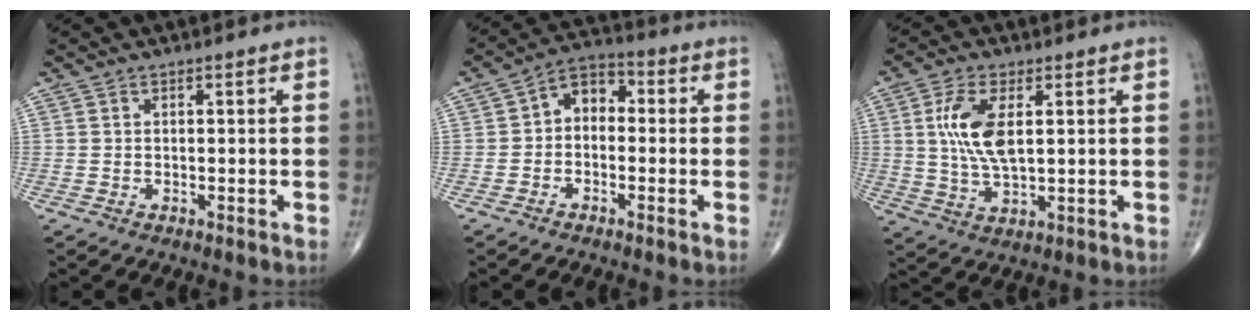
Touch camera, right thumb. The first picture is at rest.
{"total": 6.3, "force": [-0.4, 4.5, 4.4], "torque": [-0.044, 0.029, -0.027]}
{"total": 9.5, "force": [2.0, 4.1, 8.3], "torque": [-0.176, -0.009, 0.043]}